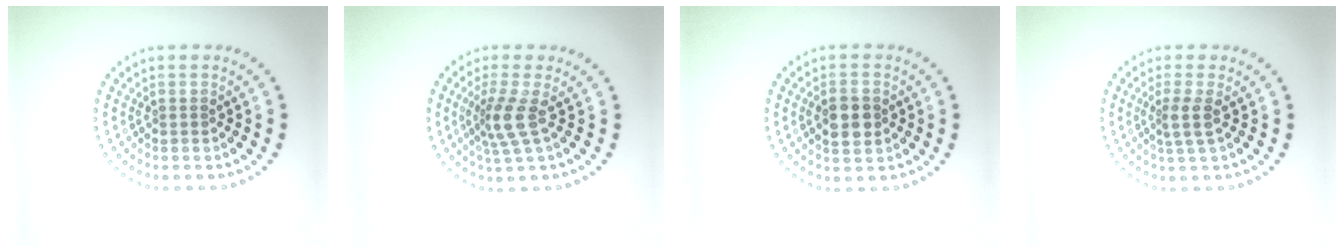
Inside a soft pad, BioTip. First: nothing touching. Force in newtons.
{"total": 2.9, "press": 2.0, "slide": 2.1}
{"total": 3.3, "press": 3.3, "slide": 0.1}
{"total": 1.8, "press": 1.5, "slide": 1.1}